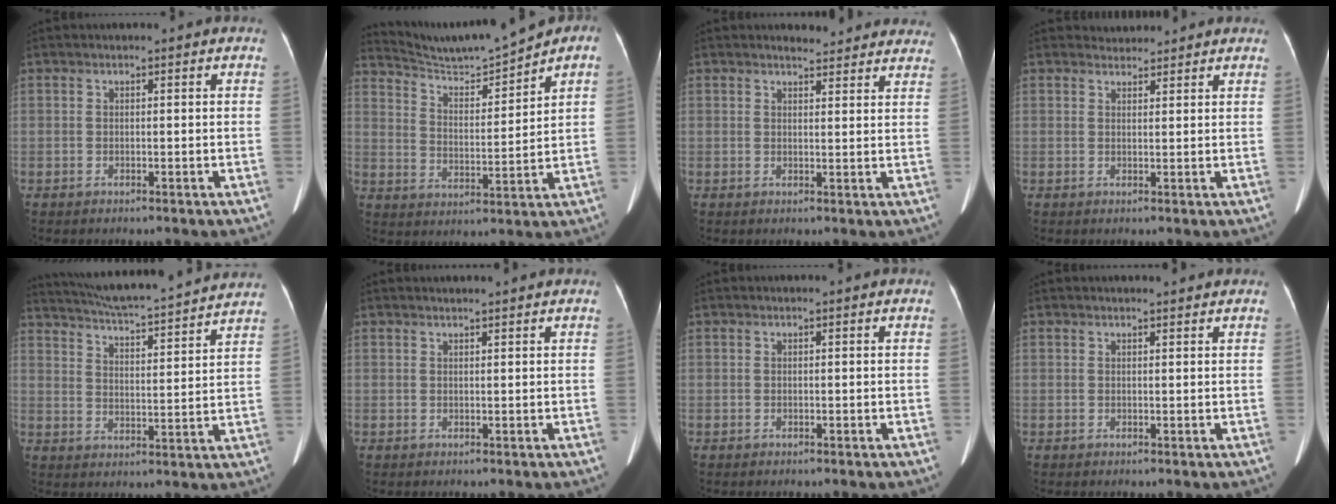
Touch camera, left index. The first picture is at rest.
{"total": 9.2, "force": [9.0, -0.3, 2.0], "torque": [-0.047, 0.004, 0.170]}
{"total": 8.4, "force": [8.0, 2.0, 1.5], "torque": [0.003, 0.001, 0.071]}
{"total": 2.3, "force": [2.2, 0.6, -0.3], "torque": [-0.001, 0.014, 0.034]}
{"total": 20.6, "force": [19.0, 0.8, 7.7], "torque": [-0.135, -0.002, 0.263]}
{"total": 2.2, "force": [2.0, -0.1, 0.7], "torque": [-0.009, 0.010, 0.029]}
{"total": 0.0}
{"total": 1.9, "force": [1.9, 0.1, 0.4], "torque": [-0.009, 0.003, 0.023]}